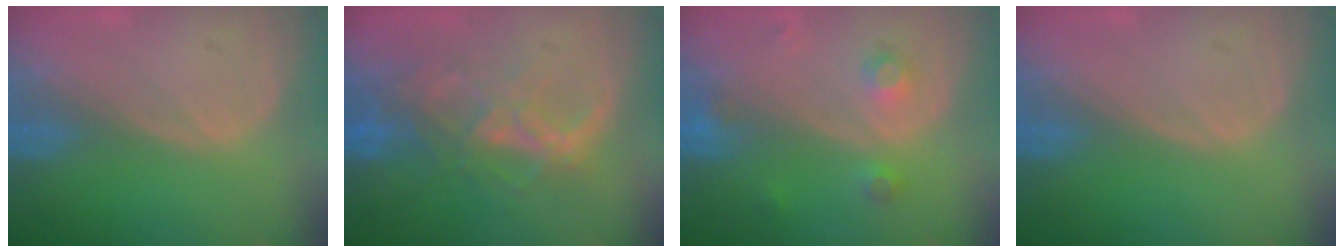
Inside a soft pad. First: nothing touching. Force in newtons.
{"total": 8.8, "press": 7.4, "slide": 4.7}
{"total": 3.7, "press": 3.2, "slide": 1.8}
{"total": 0.0}